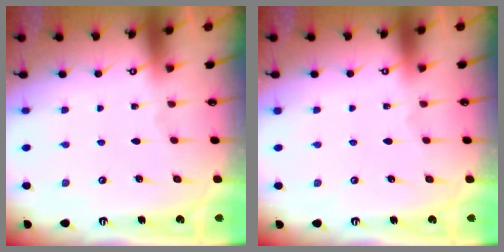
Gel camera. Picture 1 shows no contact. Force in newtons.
{"total": 4.0, "press": 4.0, "slide": 0.1}